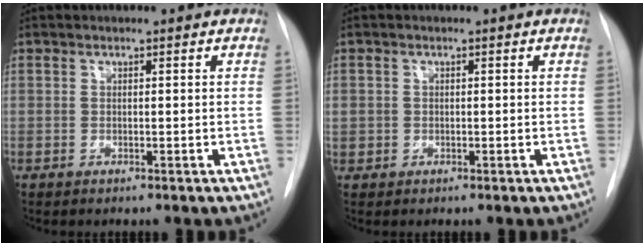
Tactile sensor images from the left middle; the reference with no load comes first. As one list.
[{"total": 1.4, "force": [0.0, 1.4, 0.3], "torque": [-0.004, 0.005, 0.001]}]